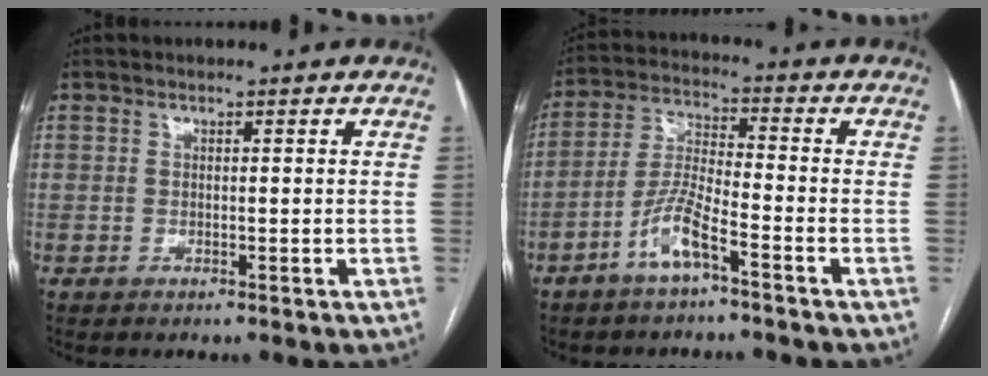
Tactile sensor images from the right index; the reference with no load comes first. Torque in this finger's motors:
{"motor_torque": [0.86, -0.16, 0.18, 0.08]}